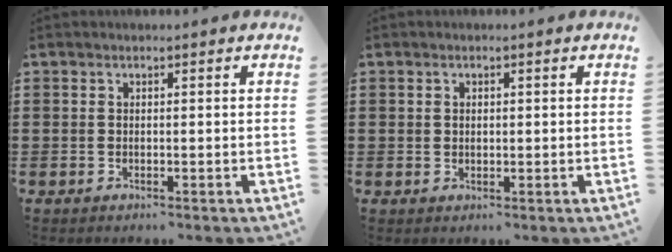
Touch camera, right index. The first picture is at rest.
{"total": 0.7, "force": [0.5, 0.3, 0.3], "torque": [-0.007, 0.005, 0.010]}